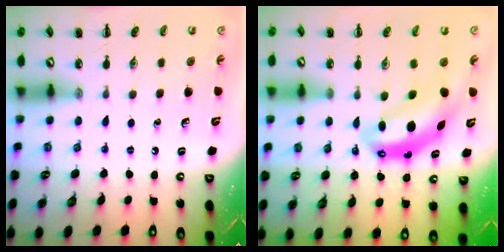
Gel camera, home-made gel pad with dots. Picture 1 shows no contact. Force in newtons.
{"total": 8.3, "press": 8.0, "slide": 2.1}